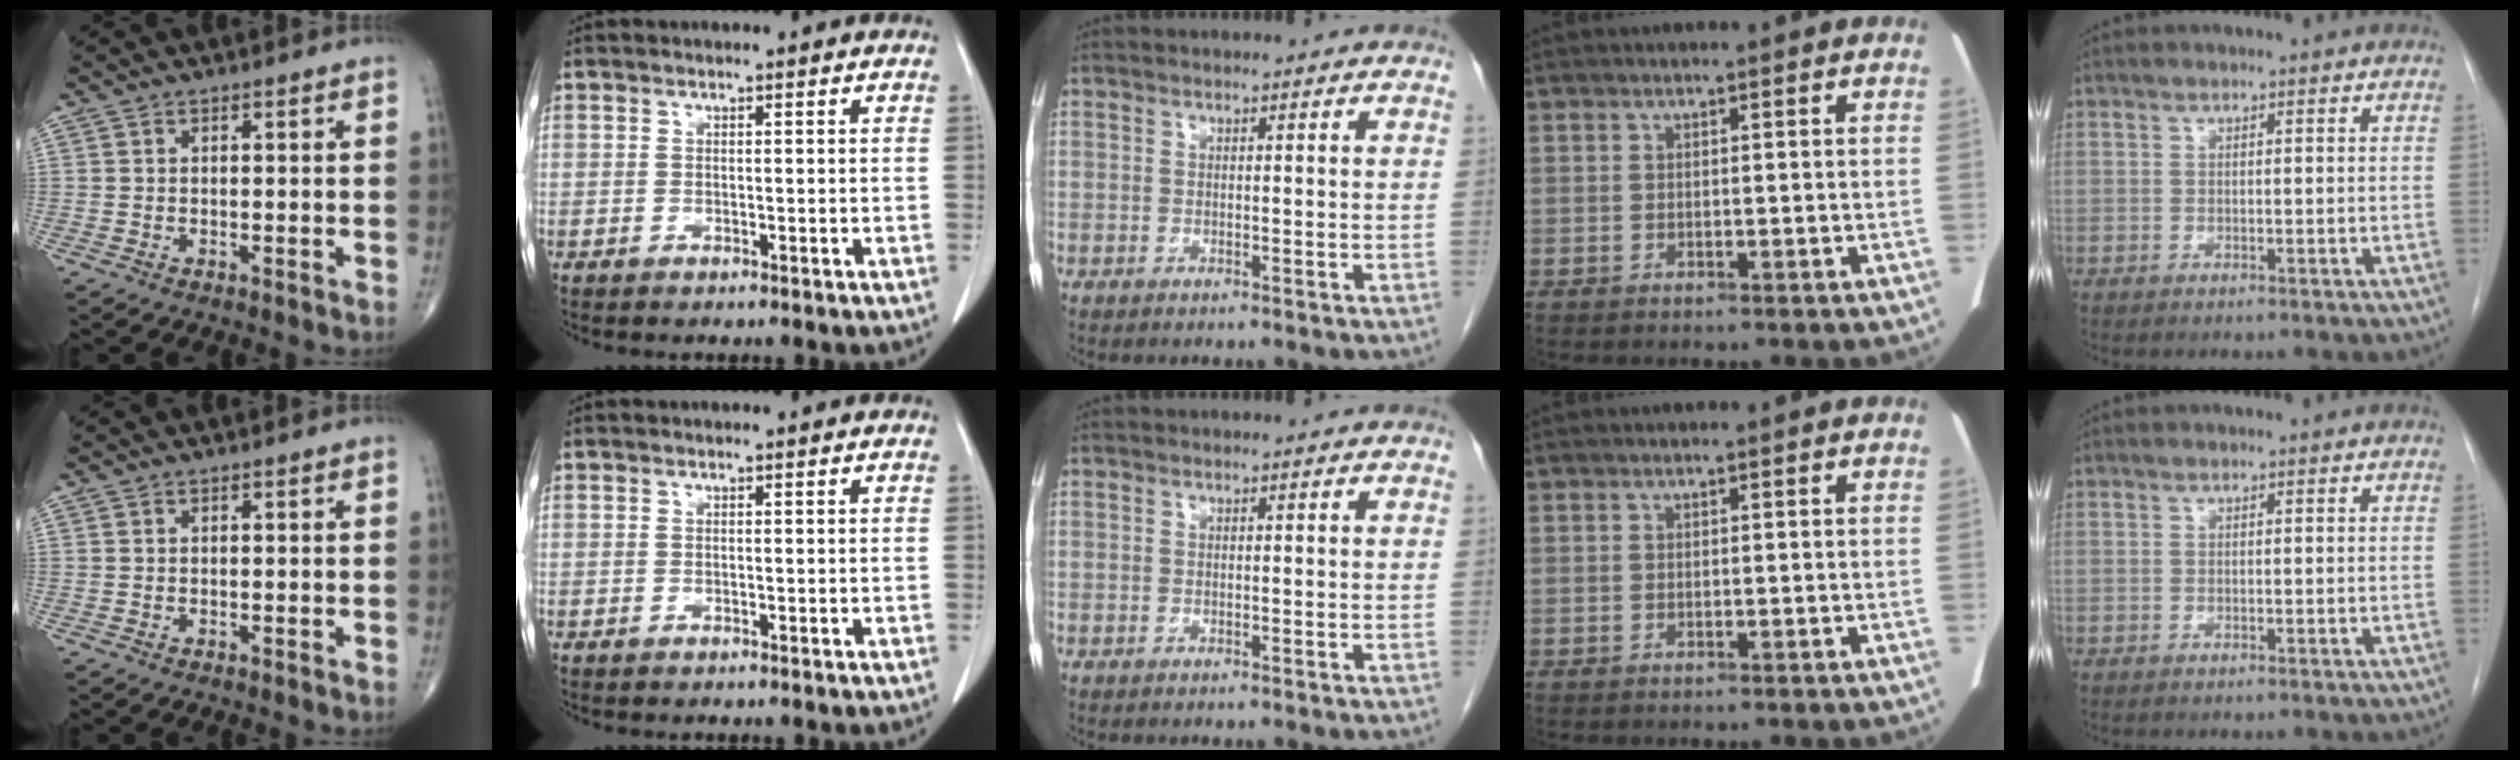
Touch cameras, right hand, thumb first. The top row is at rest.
{}